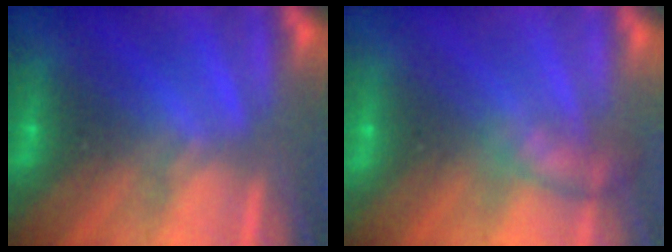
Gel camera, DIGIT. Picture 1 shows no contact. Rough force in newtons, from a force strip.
{"total": 2.3}